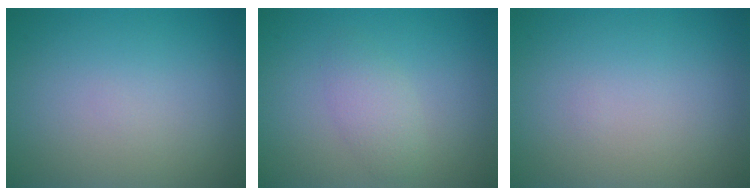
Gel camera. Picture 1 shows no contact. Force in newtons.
{"total": 2.0, "press": 2.0, "slide": 0.1}
{"total": 0.0}